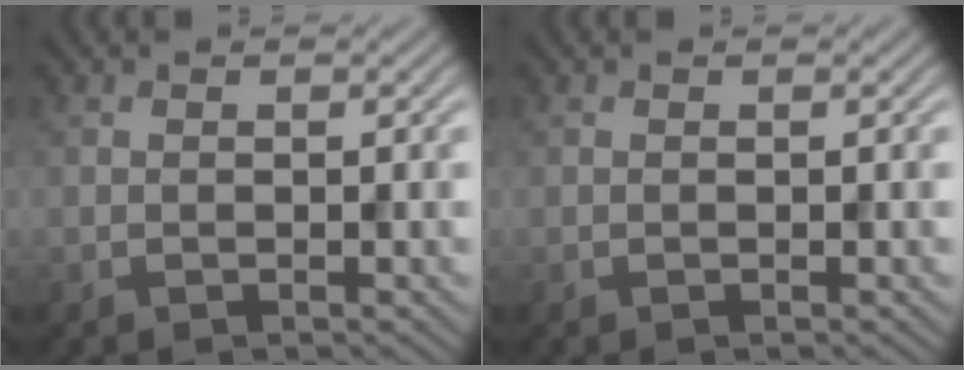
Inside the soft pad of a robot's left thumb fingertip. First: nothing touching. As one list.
[{"total": 0.0}]